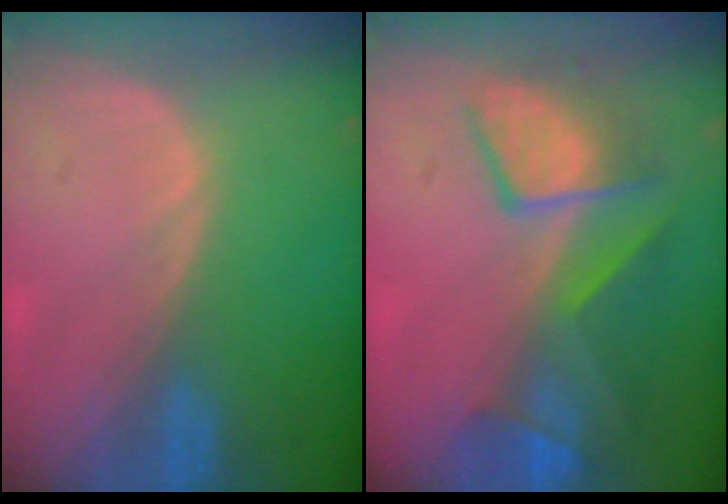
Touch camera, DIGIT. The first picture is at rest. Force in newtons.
{"total": 8.6, "press": 8.2, "slide": 2.6}